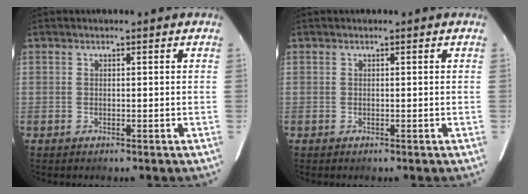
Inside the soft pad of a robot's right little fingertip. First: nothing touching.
{"total": 0.0}